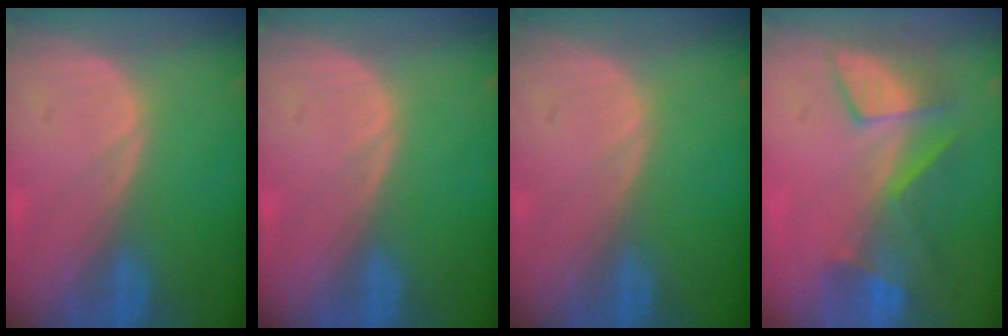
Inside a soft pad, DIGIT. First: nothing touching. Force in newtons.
{"total": 0.0}
{"total": 0.0}
{"total": 8.4, "press": 7.2, "slide": 4.3}